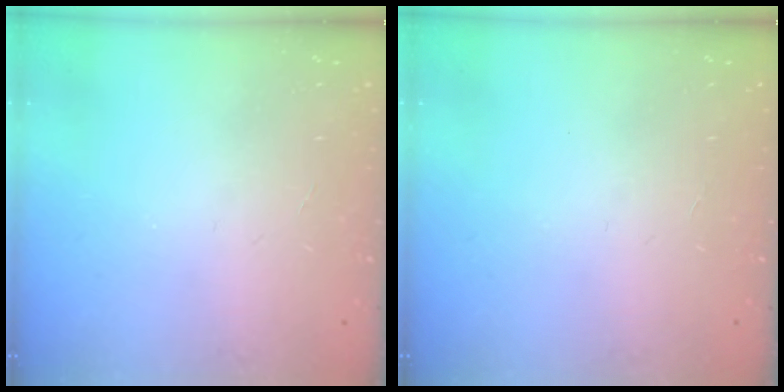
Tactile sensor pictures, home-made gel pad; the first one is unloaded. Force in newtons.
{"total": 0.0}